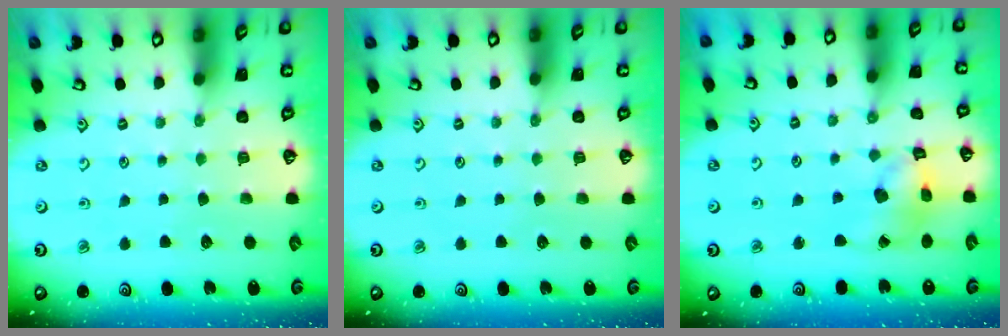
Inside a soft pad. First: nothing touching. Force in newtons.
{"total": 0.0}
{"total": 10.3, "press": 10.2, "slide": 1.1}